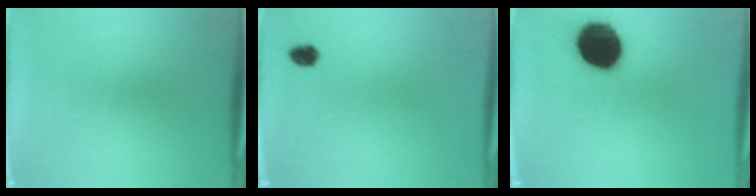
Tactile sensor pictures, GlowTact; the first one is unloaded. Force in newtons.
{"total": 2.1}
{"total": 18.7}